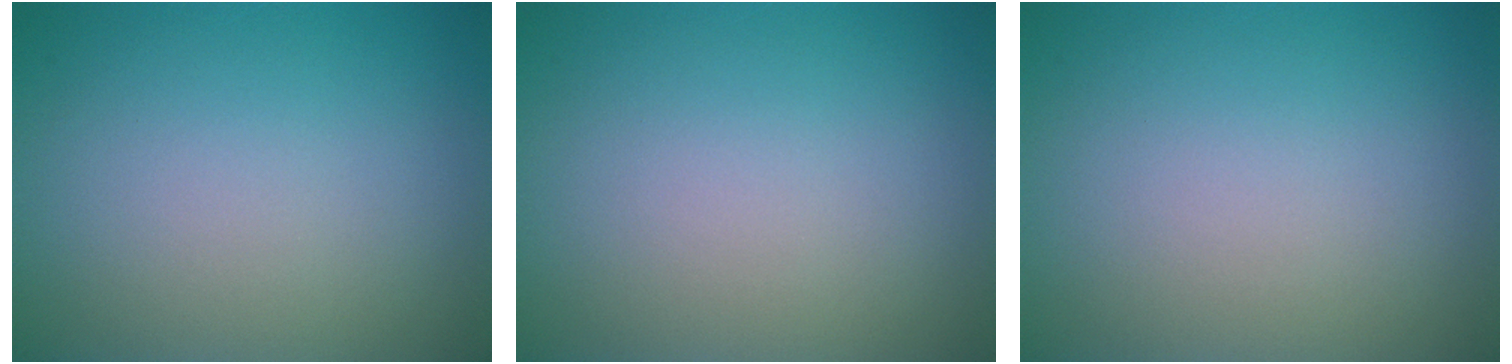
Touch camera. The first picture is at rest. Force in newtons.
{"total": 0.0}
{"total": 0.0}